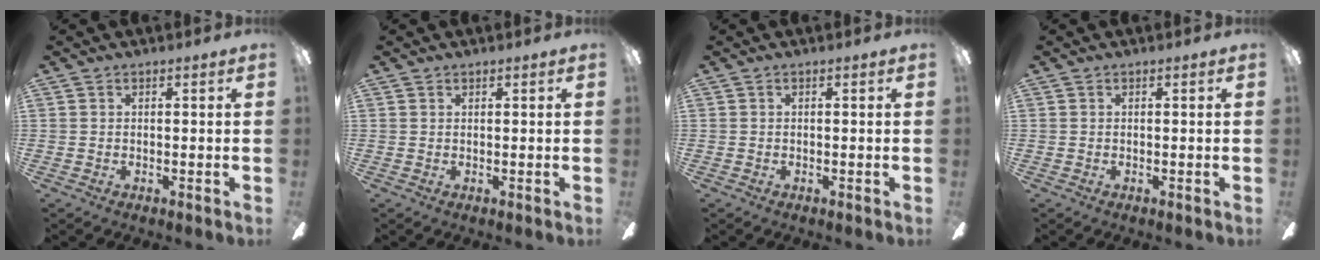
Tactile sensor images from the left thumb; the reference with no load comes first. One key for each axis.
{"total": 0.7, "fx": 0.6, "fy": 0.3, "fz": 0.0, "tx": 0.000, "ty": 0.000, "tz": 0.012}
{"total": 0.0}
{"total": 0.0}